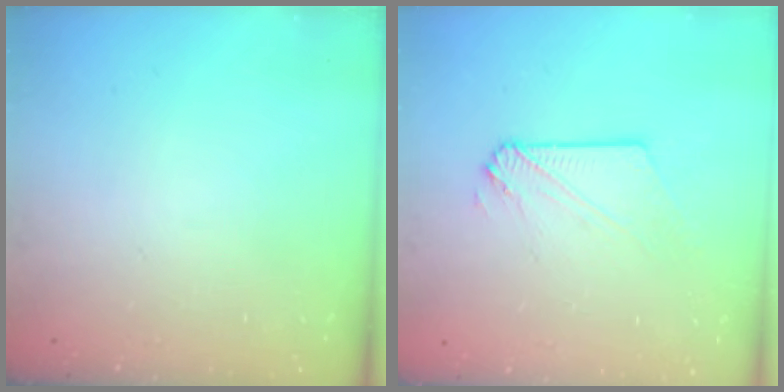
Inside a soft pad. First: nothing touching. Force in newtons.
{"total": 4.4, "press": 4.4, "slide": 0.5}